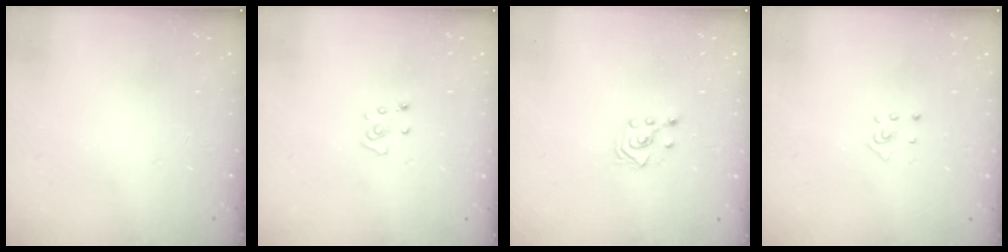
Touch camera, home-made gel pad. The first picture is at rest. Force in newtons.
{"total": 3.1, "press": 3.1, "slide": 0.2}
{"total": 3.7, "press": 3.7, "slide": 0.7}
{"total": 2.9, "press": 2.9, "slide": 0.3}